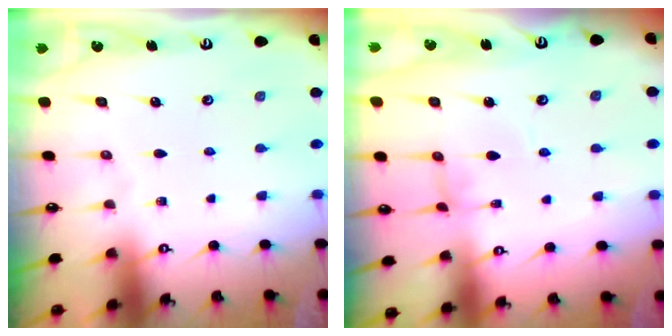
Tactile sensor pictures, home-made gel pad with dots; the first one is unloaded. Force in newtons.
{"total": 0.7, "press": 0.7, "slide": 0.1}